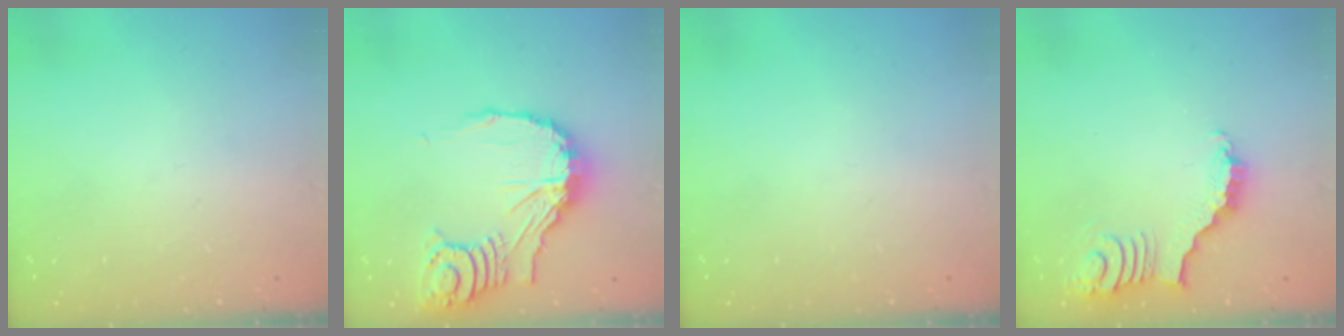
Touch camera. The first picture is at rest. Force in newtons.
{"total": 16.1, "press": 16.0, "slide": 1.9}
{"total": 0.0}
{"total": 3.8, "press": 3.8, "slide": 0.7}